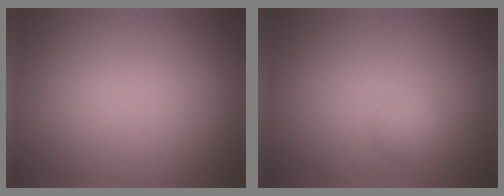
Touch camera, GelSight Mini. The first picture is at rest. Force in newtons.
{"total": 1.1, "press": 1.1, "slide": 0.0}